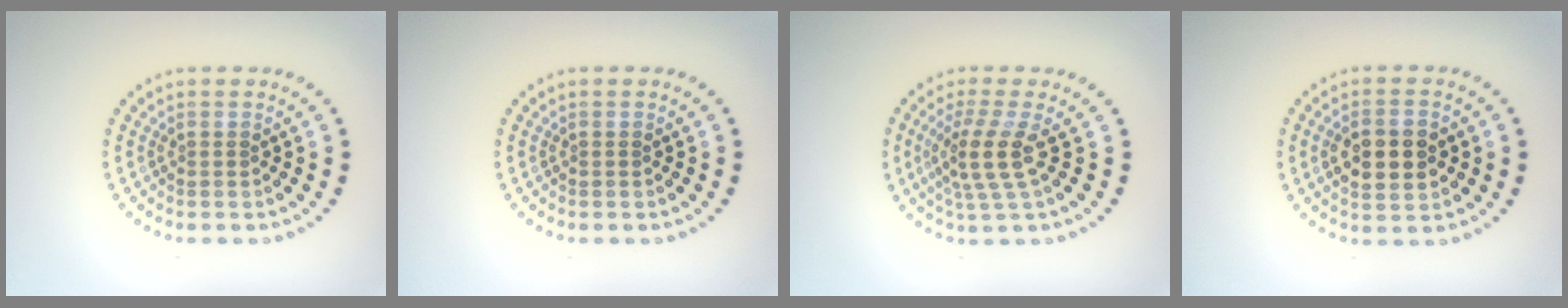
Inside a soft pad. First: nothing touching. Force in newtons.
{"total": 0.0}
{"total": 3.6, "press": 2.8, "slide": 2.3}
{"total": 4.4, "press": 4.4, "slide": 0.3}